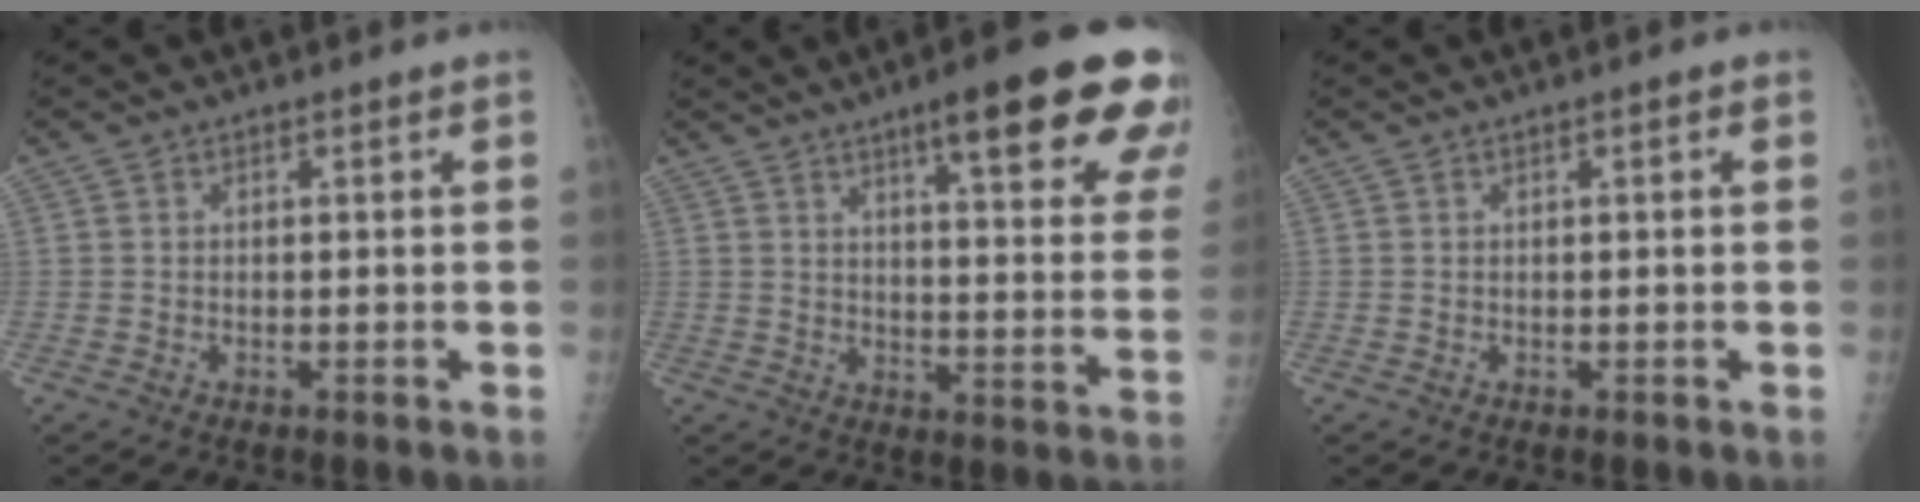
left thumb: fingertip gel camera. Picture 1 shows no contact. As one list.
[{"total": 20.9, "force": [12.7, 4.0, 16.2], "torque": [-0.188, -0.045, 0.157]}, {"total": 0.7, "force": [0.2, 0.1, 0.7], "torque": [-0.014, 0.001, 0.002]}]